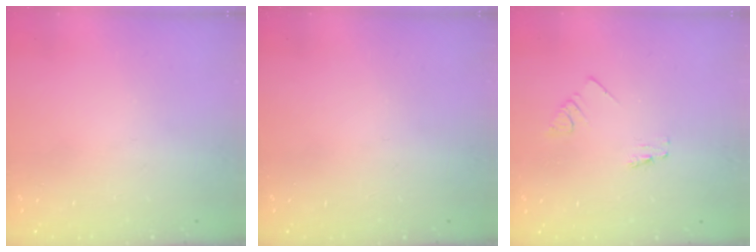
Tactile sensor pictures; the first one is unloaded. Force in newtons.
{"total": 0.0}
{"total": 0.0}